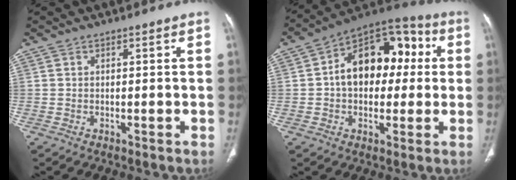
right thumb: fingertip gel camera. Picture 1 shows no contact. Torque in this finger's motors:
{"motor_torque": [1.28, 3.33, 1.37, -0.45, 0.12]}